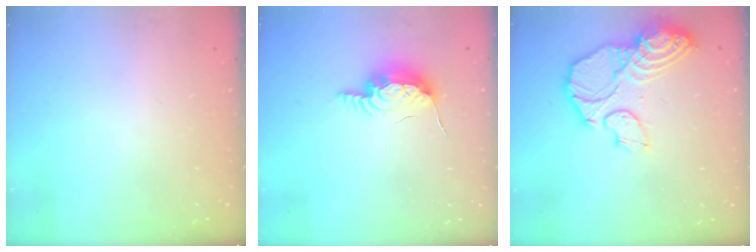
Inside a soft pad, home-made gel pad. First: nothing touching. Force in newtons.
{"total": 10.3, "press": 10.2, "slide": 0.9}
{"total": 17.2, "press": 17.1, "slide": 1.6}